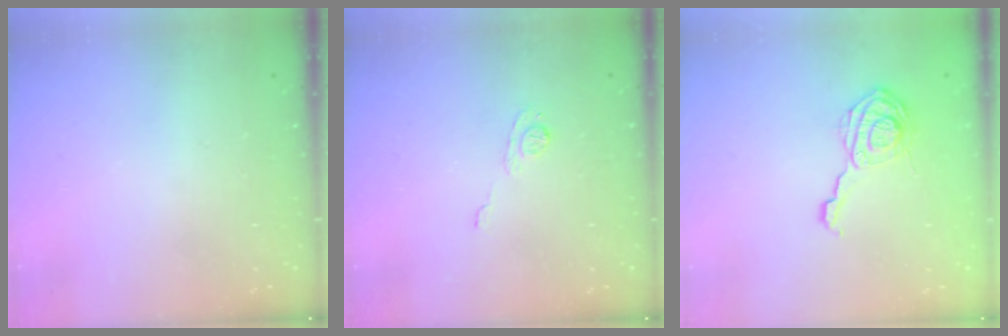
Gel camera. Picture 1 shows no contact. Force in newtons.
{"total": 5.7, "press": 5.7, "slide": 0.6}
{"total": 11.7, "press": 11.7, "slide": 0.5}